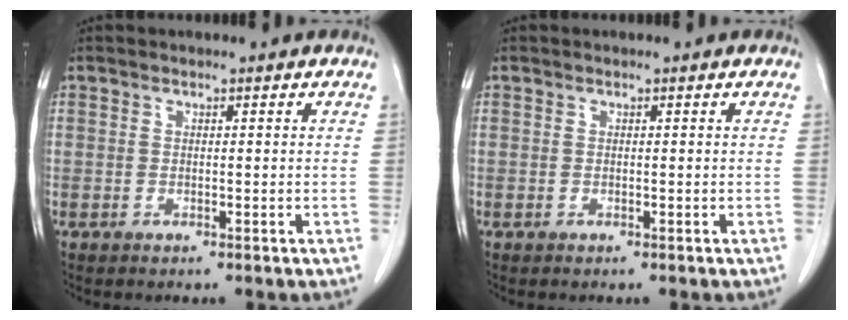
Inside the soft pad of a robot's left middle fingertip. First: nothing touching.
{"total": 0.0}